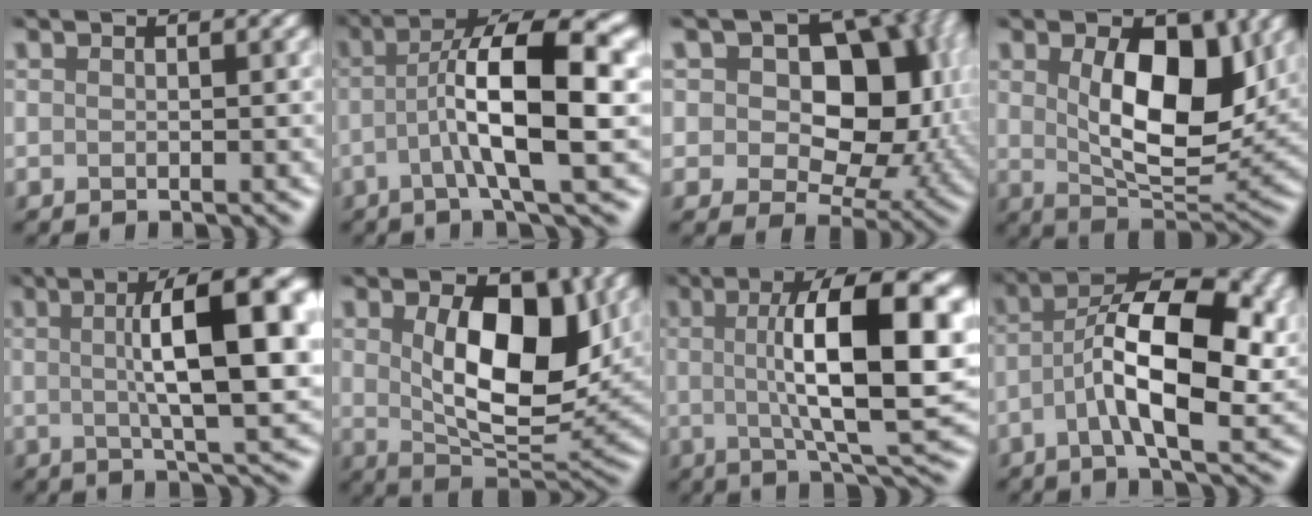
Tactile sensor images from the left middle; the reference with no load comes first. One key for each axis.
{"total": 7.4, "fx": -1.3, "fy": 0.9, "fz": 7.2, "tx": -0.148, "ty": 0.019, "tz": -0.005}
{"total": 8.9, "fx": 1.2, "fy": 6.2, "fz": 6.3, "tx": -0.086, "ty": 0.004, "tz": 0.038}
{"total": 7.0, "fx": 1.7, "fy": 3.0, "fz": 6.1, "tx": -0.126, "ty": -0.005, "tz": 0.051}
{"total": 10.6, "fx": 1.1, "fy": 1.9, "fz": 10.4, "tx": -0.155, "ty": 0.017, "tz": 0.034}
{"total": 7.7, "fx": 1.7, "fy": 3.4, "fz": 6.7, "tx": -0.136, "ty": -0.004, "tz": 0.053}
{"total": 10.3, "fx": 0.8, "fy": 1.8, "fz": 10.1, "tx": -0.158, "ty": 0.011, "tz": 0.034}
{"total": 9.0, "fx": -1.3, "fy": 3.1, "fz": 8.3, "tx": -0.174, "ty": 0.015, "tz": -0.006}